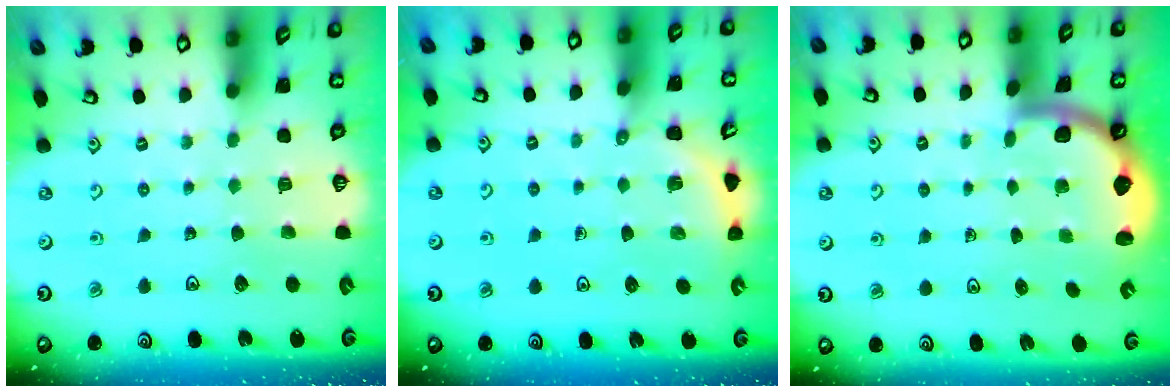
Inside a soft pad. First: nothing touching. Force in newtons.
{"total": 2.7, "press": 2.7, "slide": 0.2}
{"total": 1.8, "press": 1.8, "slide": 0.3}